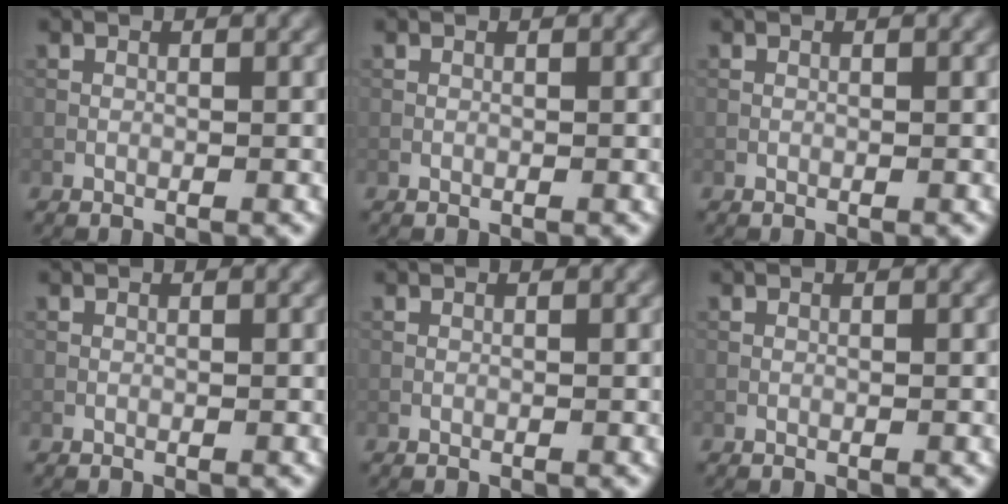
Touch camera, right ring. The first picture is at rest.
{"total": 0.0}
{"total": 0.0}
{"total": 0.0}
{"total": 0.0}
{"total": 0.0}